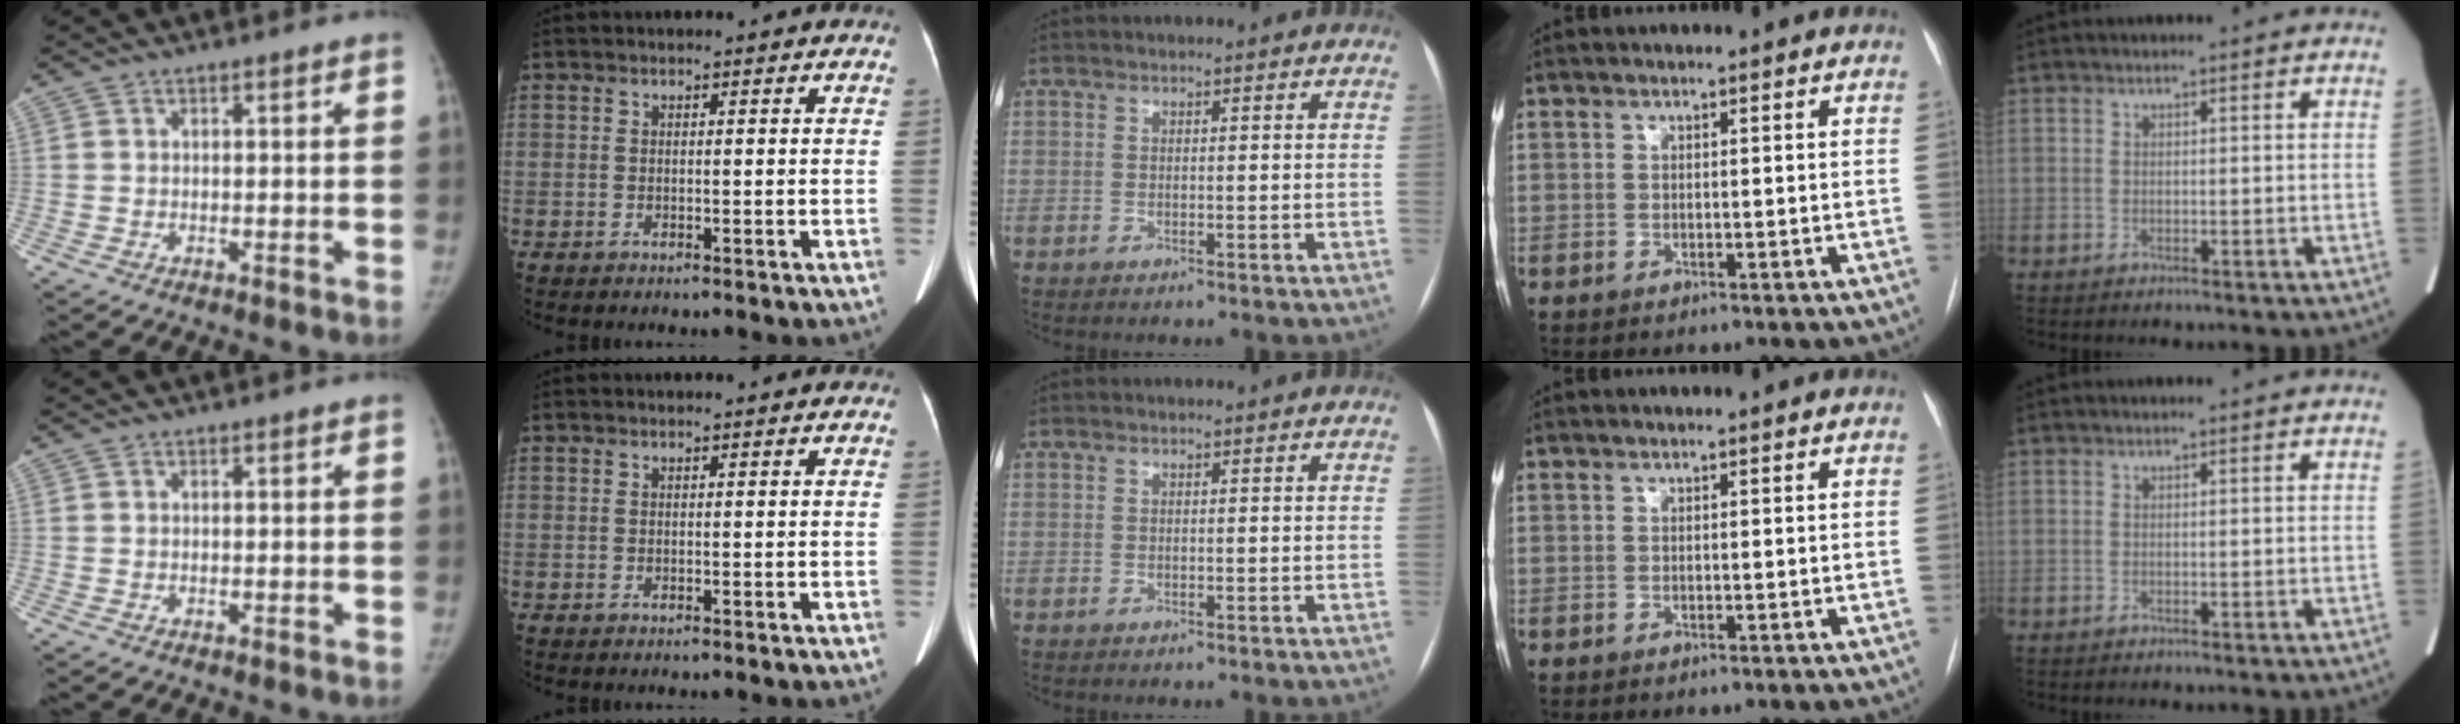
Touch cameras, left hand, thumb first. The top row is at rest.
{}